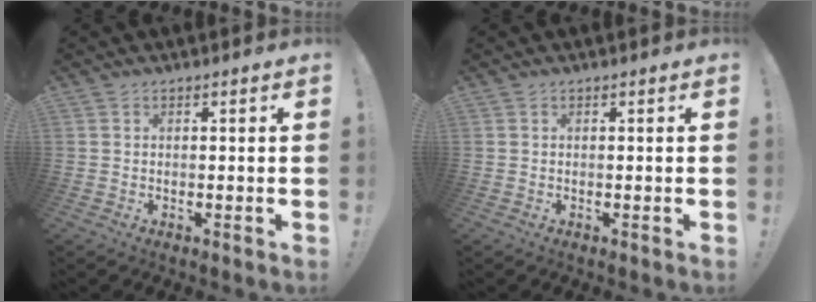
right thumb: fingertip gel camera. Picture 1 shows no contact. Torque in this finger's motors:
{"motor_torque": [0.00, 0.00, 0.05, -0.05, 0.00]}